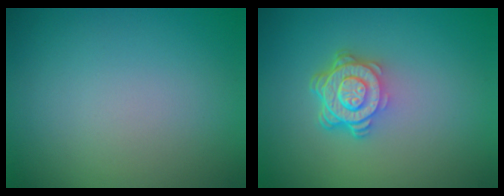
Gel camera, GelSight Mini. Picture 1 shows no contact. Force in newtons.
{"total": 4.6, "press": 3.3, "slide": 3.2}